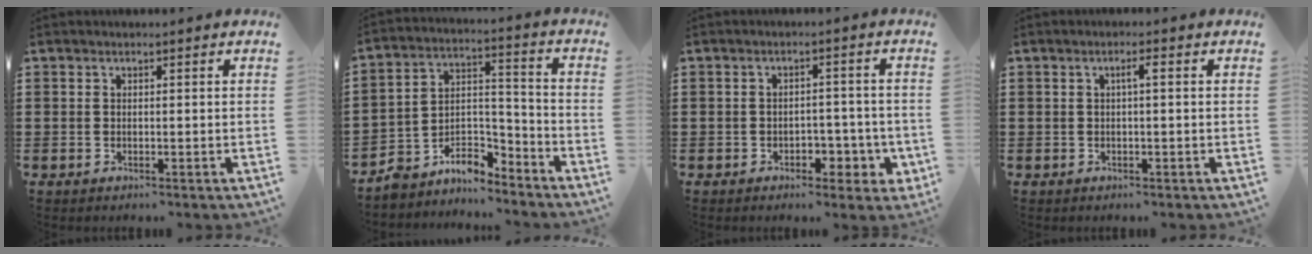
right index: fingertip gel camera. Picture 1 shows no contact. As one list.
[{"total": 5.9, "force": [-5.2, 2.4, 1.4], "torque": [-0.038, 0.001, -0.107]}, {"total": 3.5, "force": [-1.6, 2.6, 1.7], "torque": [-0.027, 0.003, -0.034]}, {"total": 1.5, "force": [0.1, 0.1, 1.5], "torque": [-0.029, 0.004, 0.000]}]